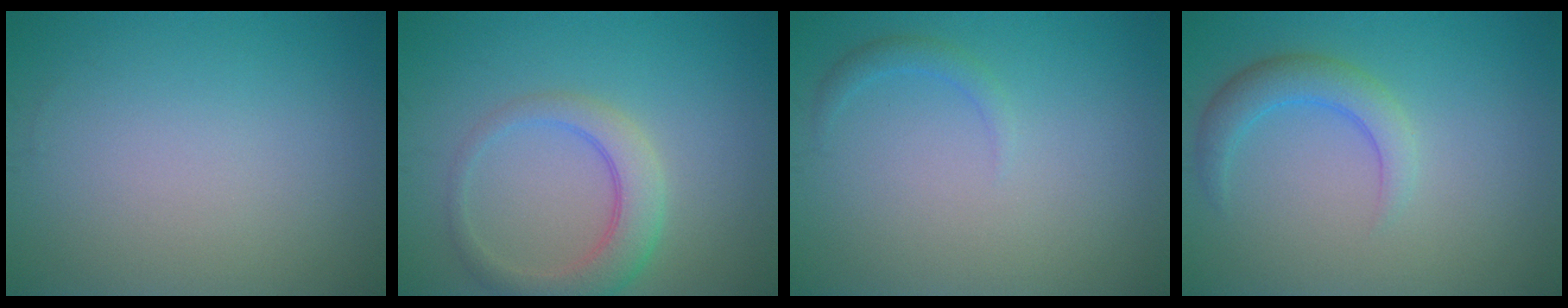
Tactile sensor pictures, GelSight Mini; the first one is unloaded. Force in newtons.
{"total": 4.0, "press": 4.0, "slide": 0.2}
{"total": 1.1, "press": 1.1, "slide": 0.0}
{"total": 3.0, "press": 3.0, "slide": 0.2}